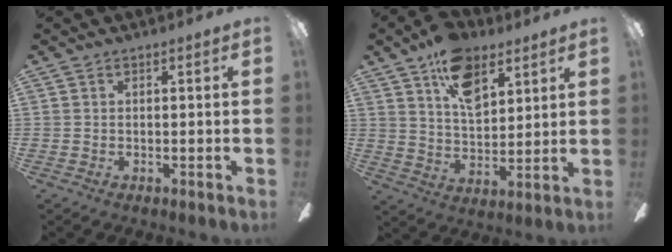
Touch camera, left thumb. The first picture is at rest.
{"total": 14.1, "force": [7.9, 8.1, 8.4], "torque": [-0.131, -0.021, 0.142]}